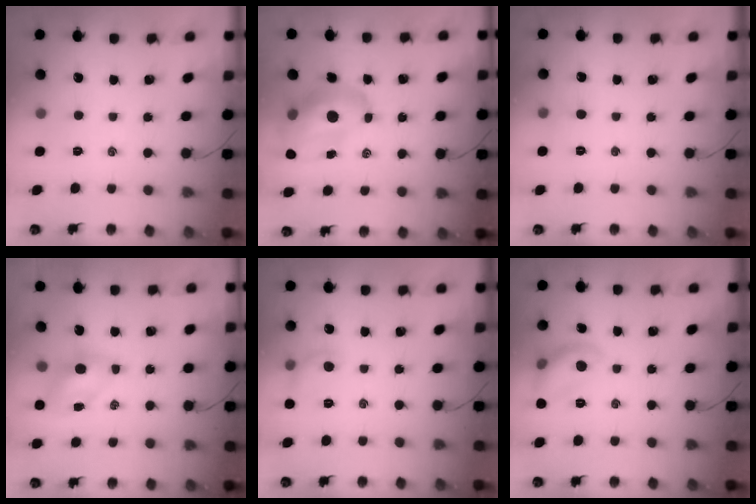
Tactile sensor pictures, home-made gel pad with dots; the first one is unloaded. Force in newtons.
{"total": 13.8, "press": 13.3, "slide": 3.8}
{"total": 2.8, "press": 2.6, "slide": 1.0}
{"total": 5.3, "press": 5.3, "slide": 0.5}
{"total": 6.4, "press": 6.3, "slide": 0.8}
{"total": 9.5, "press": 9.4, "slide": 1.3}